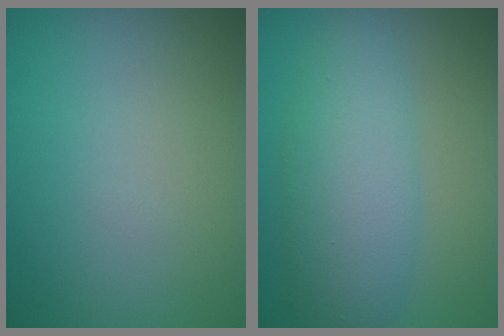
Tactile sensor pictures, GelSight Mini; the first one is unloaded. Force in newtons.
{"total": 5.5, "press": 5.5, "slide": 0.3}